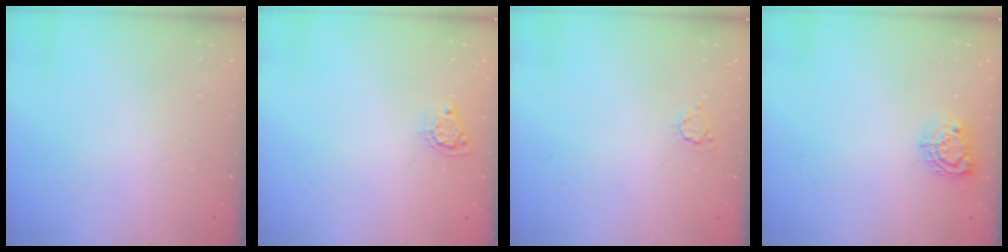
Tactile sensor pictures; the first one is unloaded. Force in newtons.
{"total": 5.4, "press": 5.4, "slide": 0.4}
{"total": 3.2, "press": 3.1, "slide": 0.4}
{"total": 7.8, "press": 7.8, "slide": 0.2}